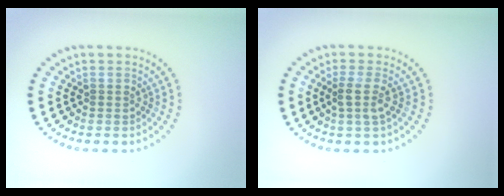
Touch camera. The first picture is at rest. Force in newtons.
{"total": 1.9, "press": 1.5, "slide": 1.2}